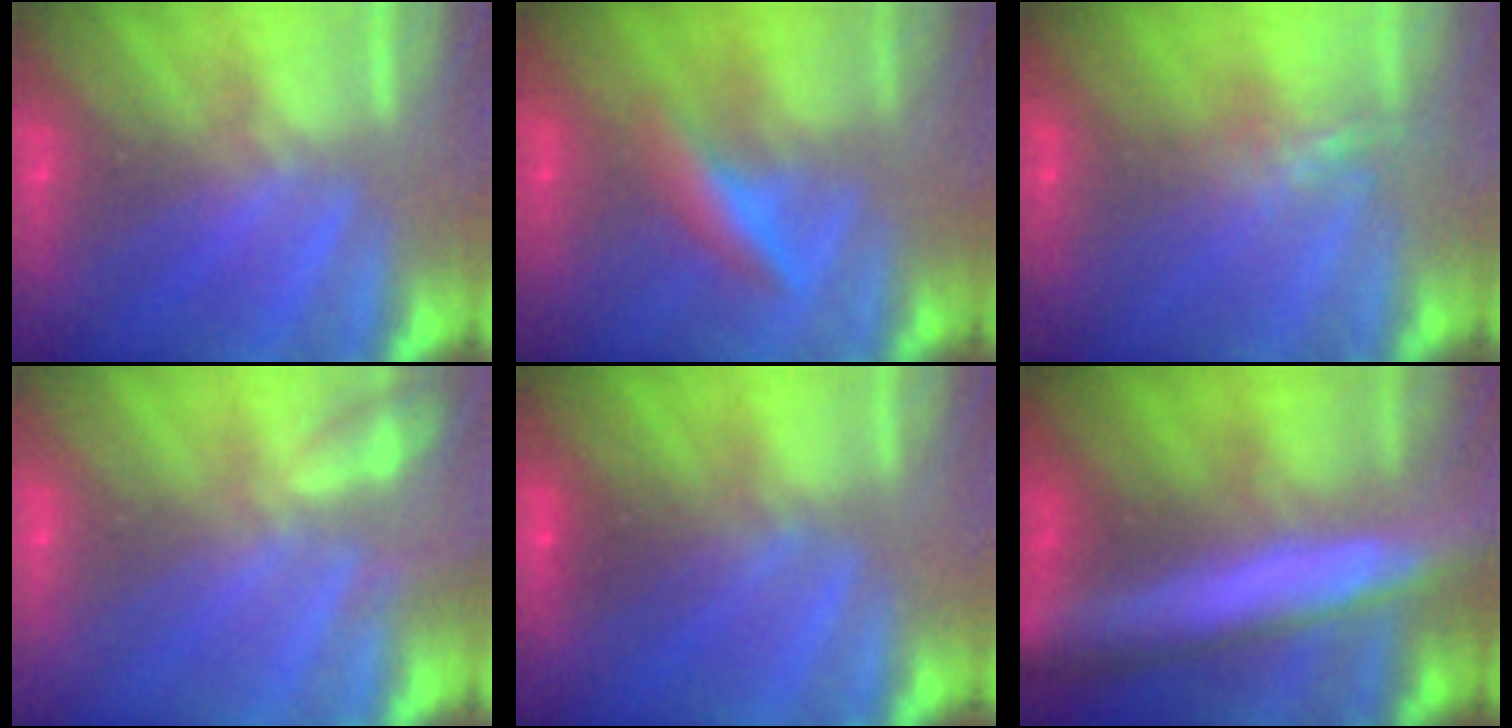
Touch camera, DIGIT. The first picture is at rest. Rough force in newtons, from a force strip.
{"total": 2.5}
{"total": 4.4}
{"total": 2.2}
{"total": 2.6}
{"total": 6.6}